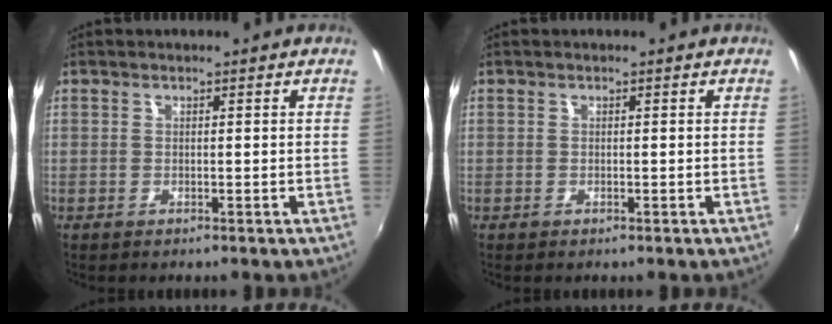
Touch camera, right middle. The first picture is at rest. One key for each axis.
{"total": 0.0}